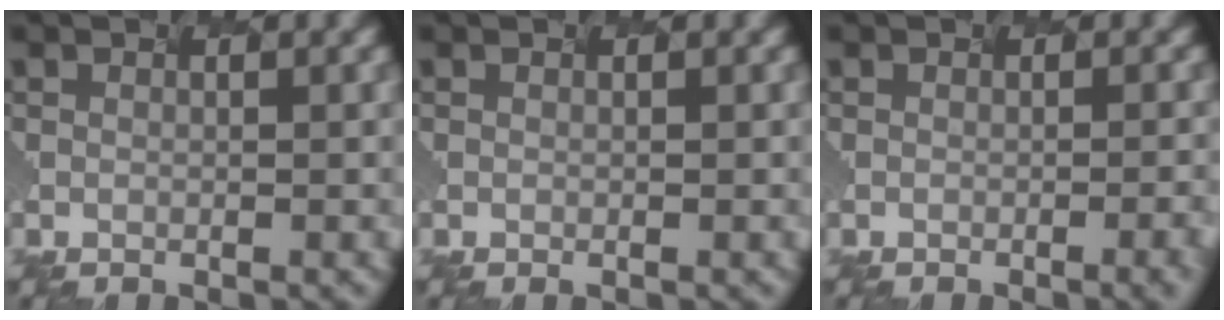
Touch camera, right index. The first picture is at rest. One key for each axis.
{"total": 0.0}
{"total": 3.8, "fx": -0.5, "fy": 1.5, "fz": 3.5, "tx": -0.012, "ty": 0.009, "tz": -0.004}